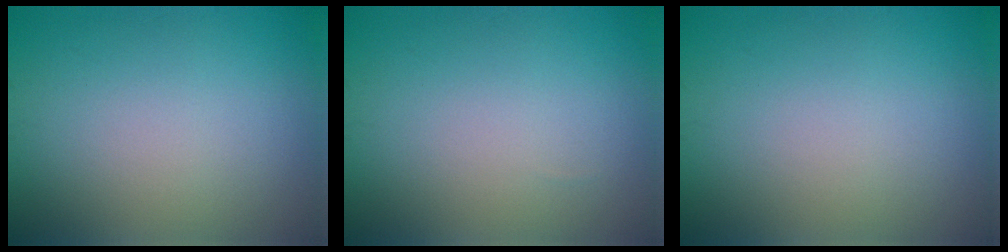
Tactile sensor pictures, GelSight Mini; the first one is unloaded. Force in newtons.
{"total": 0.0}
{"total": 0.0}